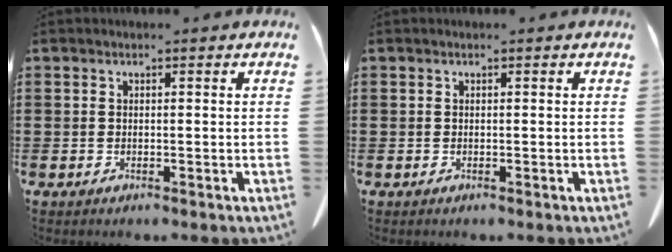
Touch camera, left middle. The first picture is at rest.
{"total": 0.0}